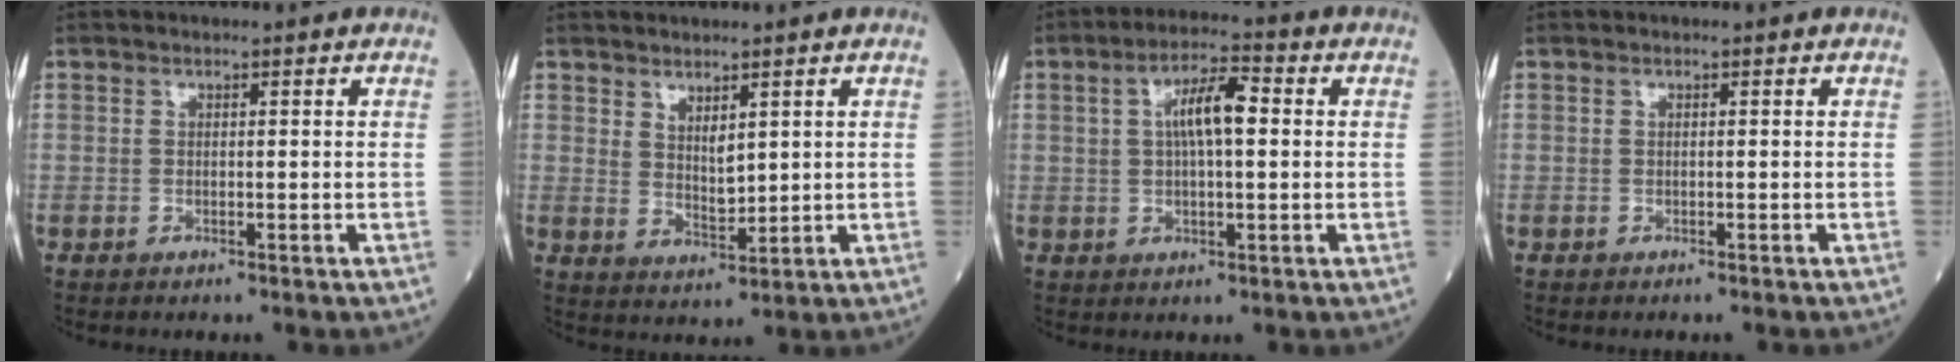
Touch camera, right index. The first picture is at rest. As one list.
[{"total": 3.5, "force": [1.9, 1.4, 2.6], "torque": [-0.050, -0.011, 0.044]}, {"total": 7.1, "force": [1.3, 1.8, 6.8], "torque": [-0.124, 0.018, 0.021]}, {"total": 0.0}]